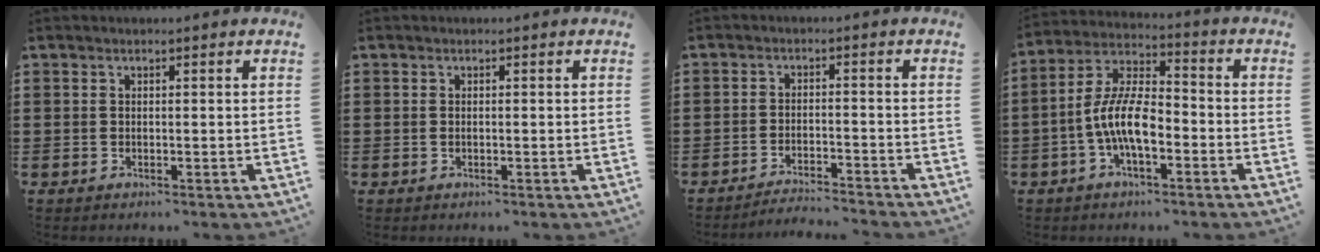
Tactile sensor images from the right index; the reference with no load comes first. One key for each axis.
{"total": 0.0}
{"total": 2.8, "fx": -2.8, "fy": -0.2, "fz": 0.1, "tx": -0.007, "ty": 0.000, "tz": -0.059}
{"total": 9.5, "fx": -3.1, "fy": 3.8, "fz": 8.1, "tx": -0.193, "ty": -0.007, "tz": -0.065}